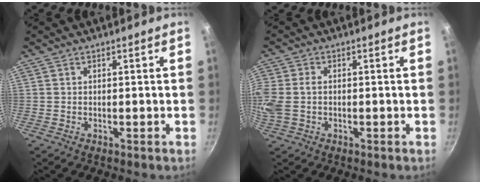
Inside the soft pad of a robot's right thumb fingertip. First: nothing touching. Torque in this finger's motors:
{"motor_torque": [1.93, 1.89, 1.35, -0.46, 0.61]}